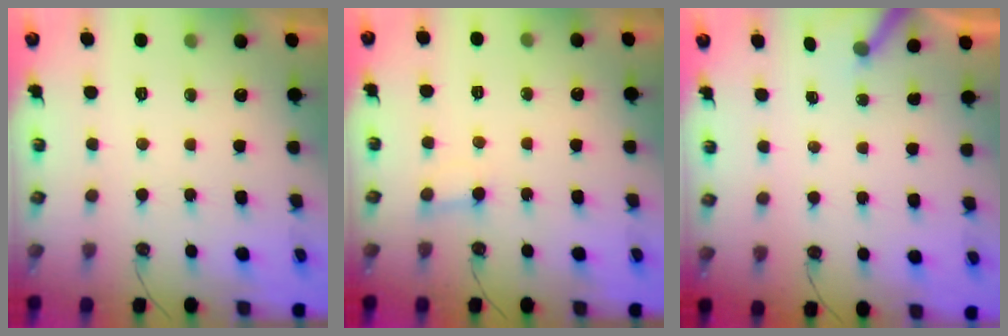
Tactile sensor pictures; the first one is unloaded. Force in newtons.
{"total": 3.2, "press": 3.1, "slide": 0.6}
{"total": 2.9, "press": 2.9, "slide": 0.3}